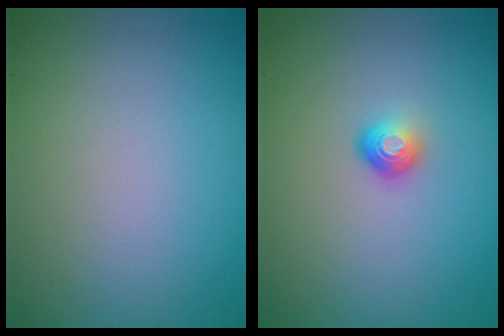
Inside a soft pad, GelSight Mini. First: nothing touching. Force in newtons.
{"total": 1.6, "press": 1.0, "slide": 1.3}